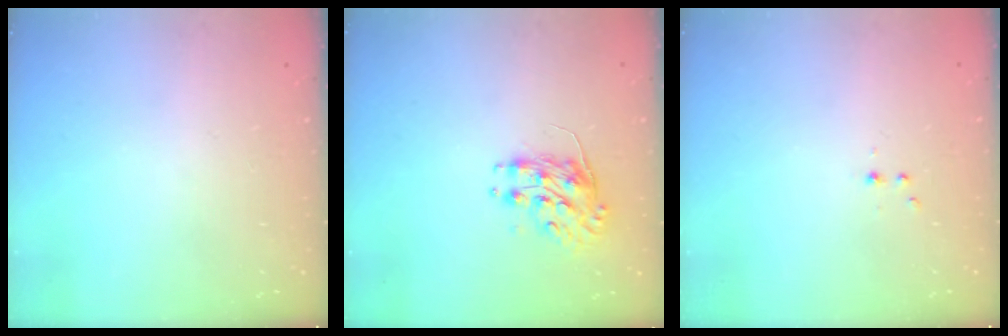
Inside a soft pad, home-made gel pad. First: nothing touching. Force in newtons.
{"total": 8.2, "press": 8.2, "slide": 0.3}
{"total": 2.2, "press": 1.9, "slide": 1.0}